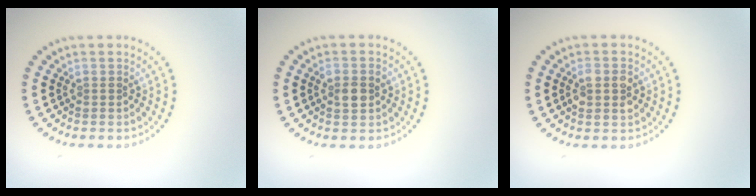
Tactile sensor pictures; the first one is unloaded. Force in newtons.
{"total": 1.9, "press": 1.9, "slide": 0.3}
{"total": 2.2, "press": 2.2, "slide": 0.3}